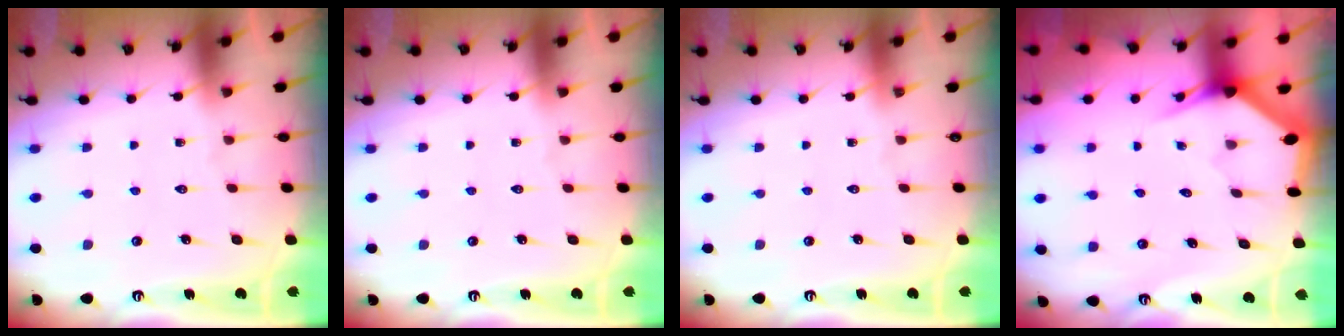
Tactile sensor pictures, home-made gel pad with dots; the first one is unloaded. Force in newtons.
{"total": 0.0}
{"total": 0.0}
{"total": 3.0, "press": 3.0, "slide": 0.1}